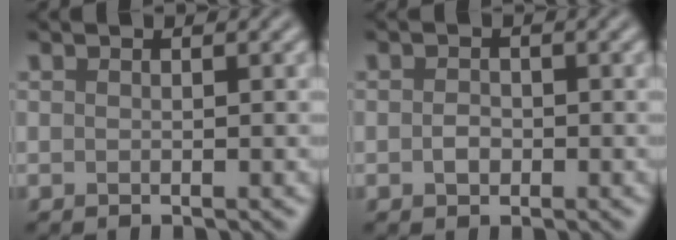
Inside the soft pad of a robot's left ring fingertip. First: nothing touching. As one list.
[{"total": 1.3, "force": [-0.3, 0.9, 0.8], "torque": [-0.015, -0.001, -0.009]}]